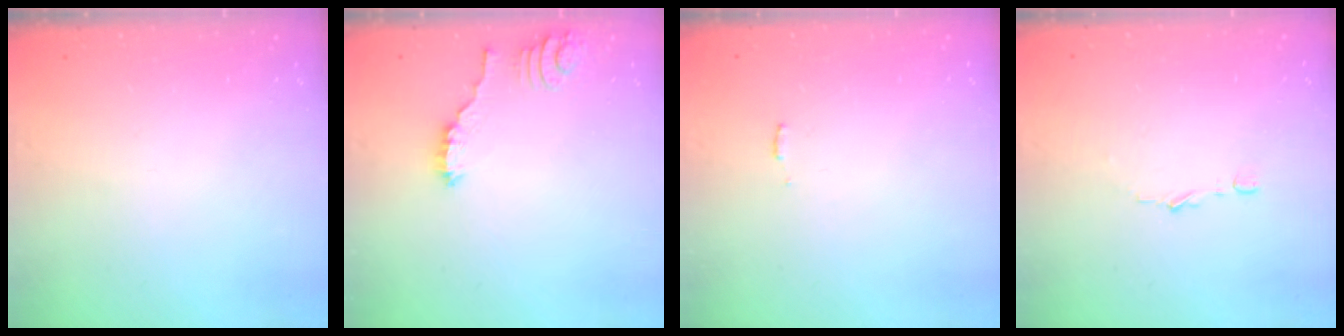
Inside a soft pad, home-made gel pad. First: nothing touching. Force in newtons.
{"total": 2.3, "press": 2.3, "slide": 0.2}
{"total": 3.0, "press": 3.0, "slide": 0.2}
{"total": 3.1, "press": 3.1, "slide": 0.3}